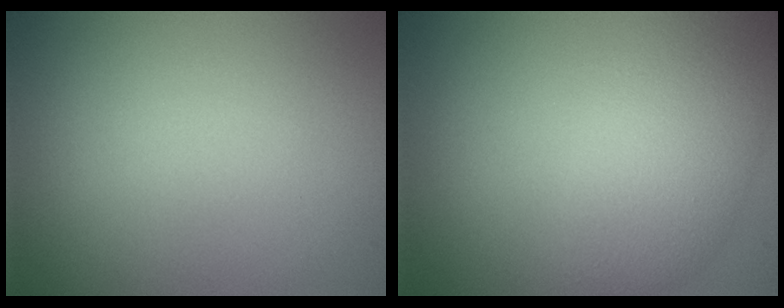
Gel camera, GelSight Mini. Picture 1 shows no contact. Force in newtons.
{"total": 5.5, "press": 5.5, "slide": 0.1}